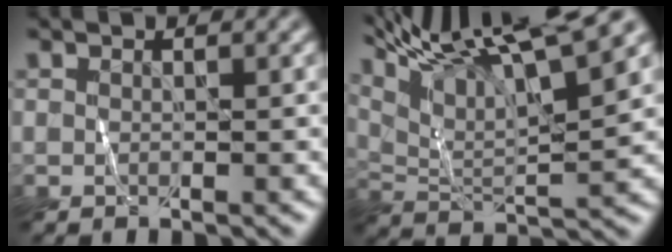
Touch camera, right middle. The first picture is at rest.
{"total": 13.0, "force": [8.7, 2.7, 9.3], "torque": [-0.162, 0.014, 0.125]}